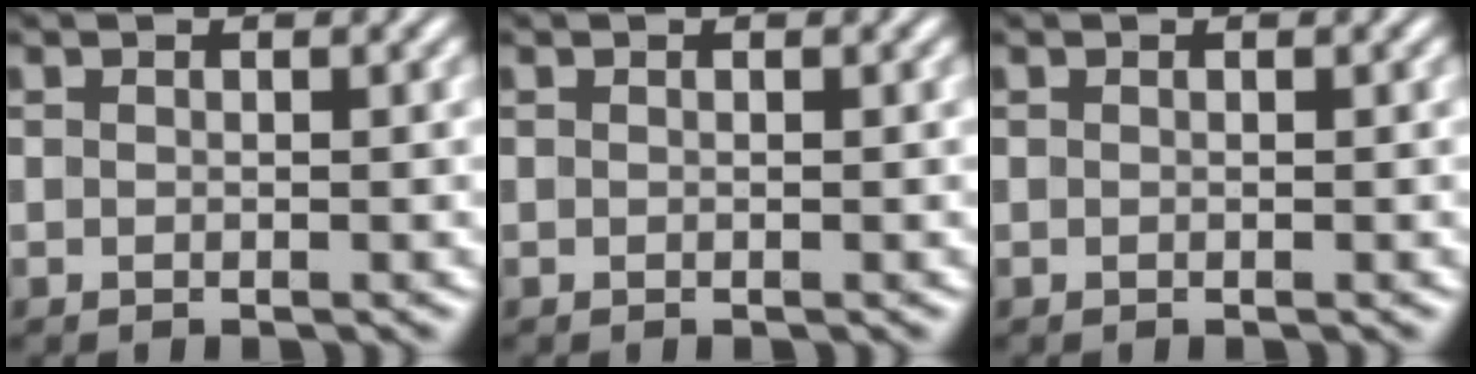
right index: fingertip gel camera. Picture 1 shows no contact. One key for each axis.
{"total": 0.0}
{"total": 0.0}